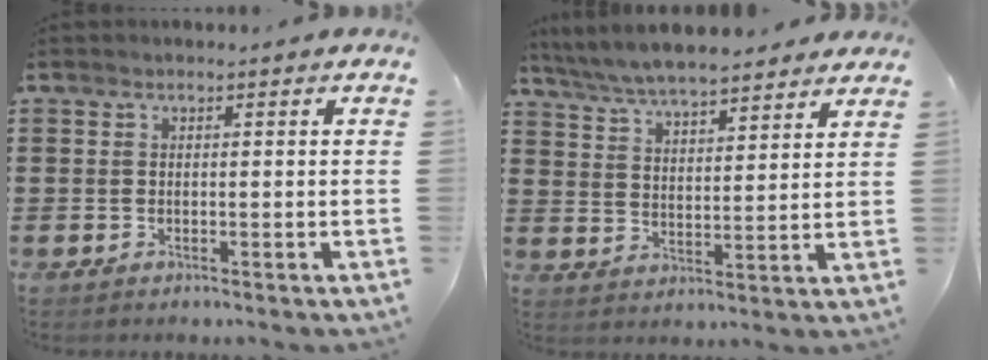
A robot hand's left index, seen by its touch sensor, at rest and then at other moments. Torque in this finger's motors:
{"motor_torque": [1.06, -1.07, 0.40, 0.21]}